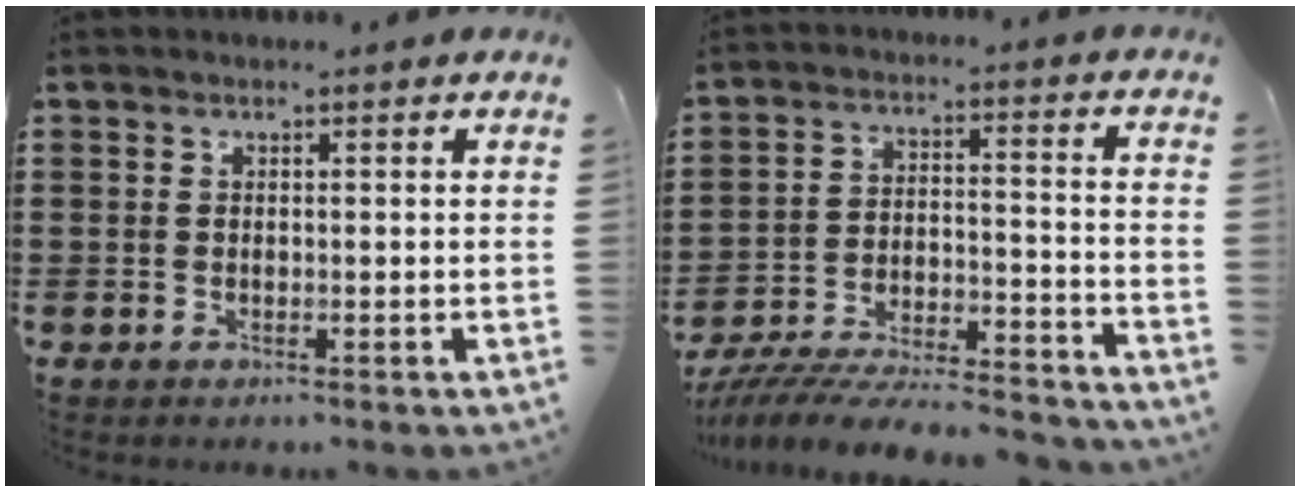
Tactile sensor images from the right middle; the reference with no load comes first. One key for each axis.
{"total": 8.1, "fx": -7.7, "fy": 0.7, "fz": 2.3, "tx": -0.034, "ty": 0.007, "tz": -0.151}